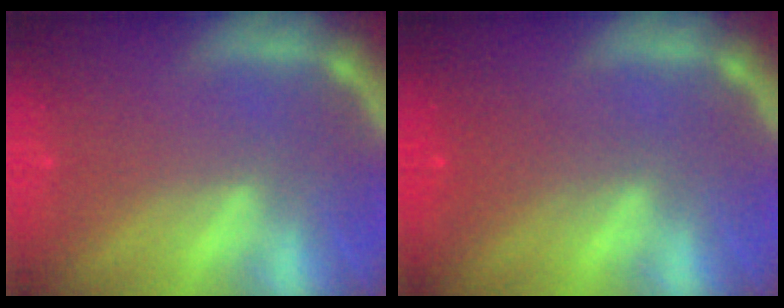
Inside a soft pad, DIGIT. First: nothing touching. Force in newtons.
{"total": 2.0}